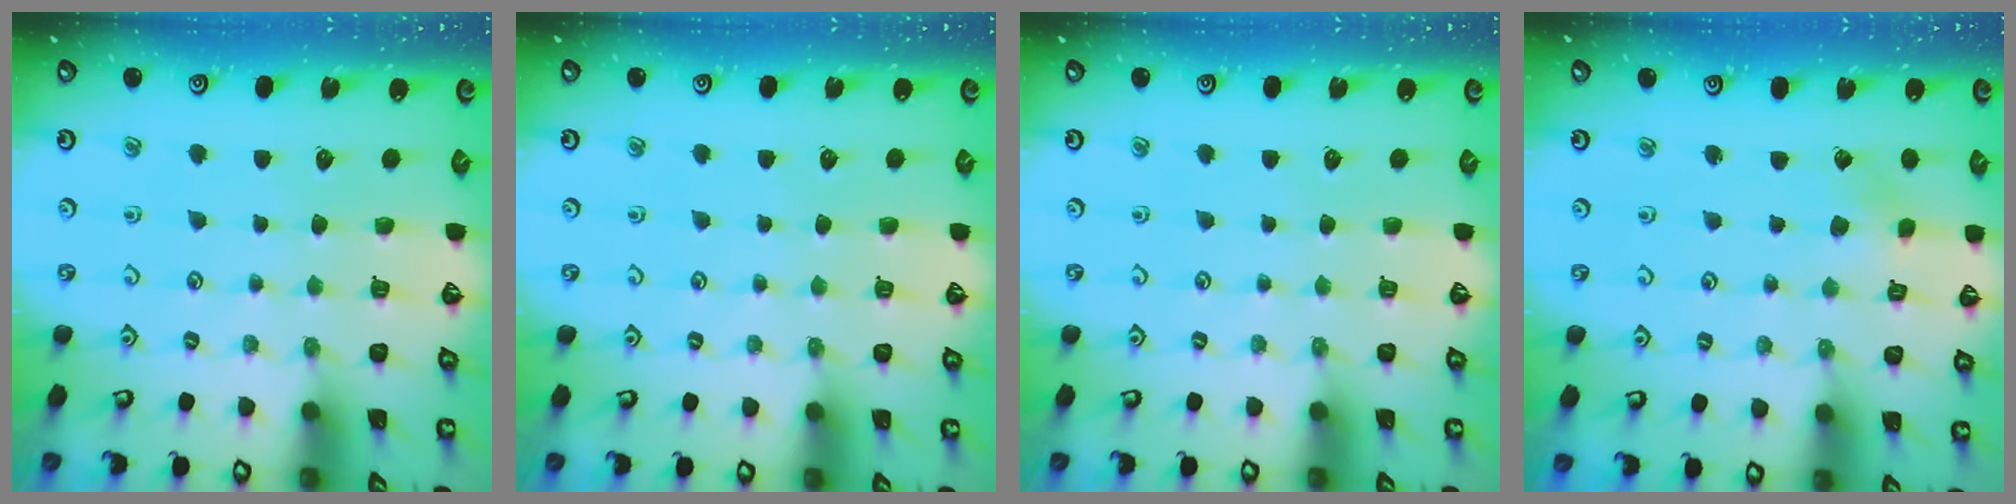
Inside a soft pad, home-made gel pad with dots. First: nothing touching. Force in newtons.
{"total": 0.0}
{"total": 0.0}
{"total": 1.7, "press": 1.6, "slide": 0.2}